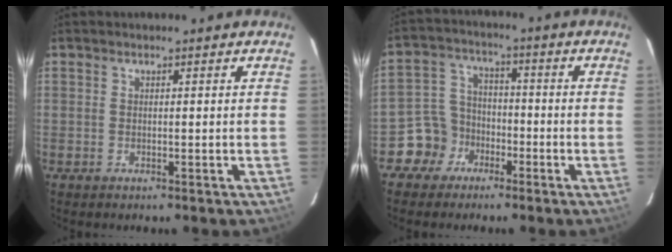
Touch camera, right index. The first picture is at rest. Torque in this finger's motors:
{"motor_torque": [0.14, -0.31, -0.31, -0.18]}